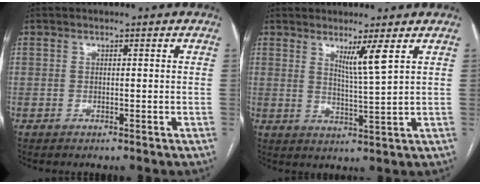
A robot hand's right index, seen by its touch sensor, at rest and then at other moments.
{"total": 4.3, "force": [2.3, -1.2, 3.4], "torque": [-0.062, -0.021, 0.045]}